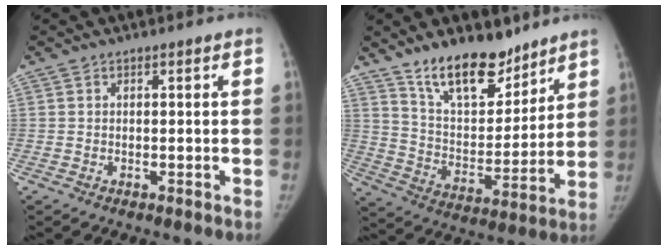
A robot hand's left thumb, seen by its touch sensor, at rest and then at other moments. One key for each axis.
{"total": 15.9, "fx": 12.1, "fy": 6.9, "fz": 7.7, "tx": -0.079, "ty": -0.084, "tz": 0.213}